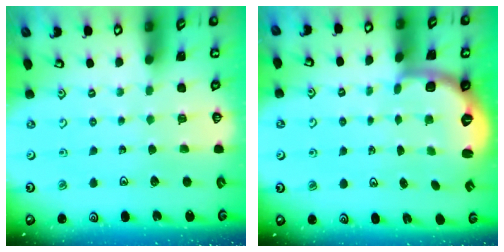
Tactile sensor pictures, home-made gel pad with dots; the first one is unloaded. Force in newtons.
{"total": 2.6, "press": 1.5, "slide": 2.1}